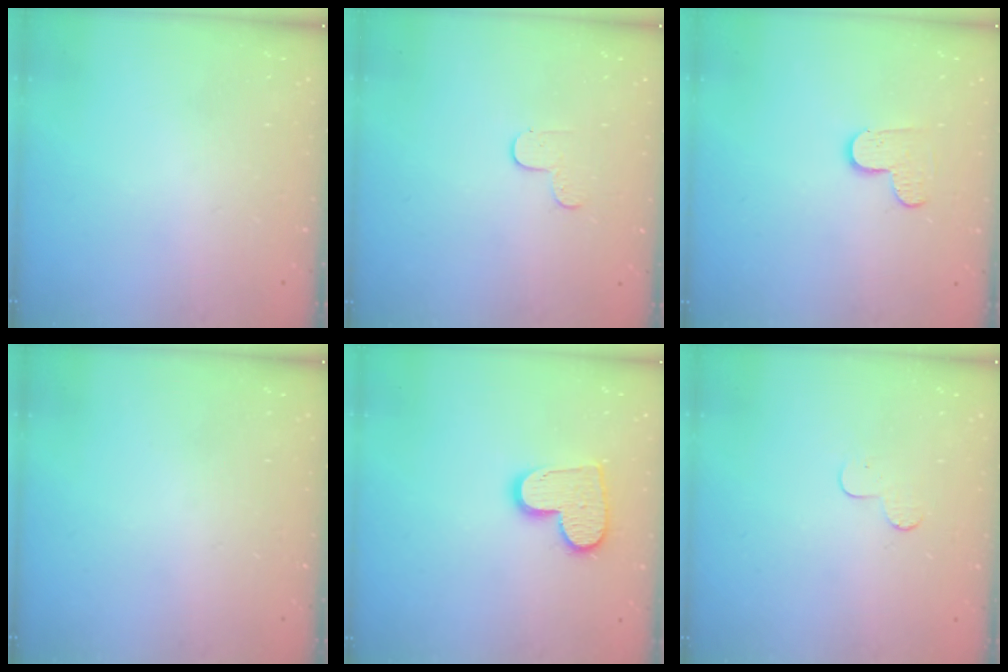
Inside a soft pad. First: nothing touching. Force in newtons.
{"total": 3.7, "press": 3.7, "slide": 0.4}
{"total": 4.8, "press": 4.8, "slide": 0.5}
{"total": 0.0}
{"total": 13.0, "press": 13.0, "slide": 1.0}
{"total": 4.4, "press": 4.4, "slide": 0.4}